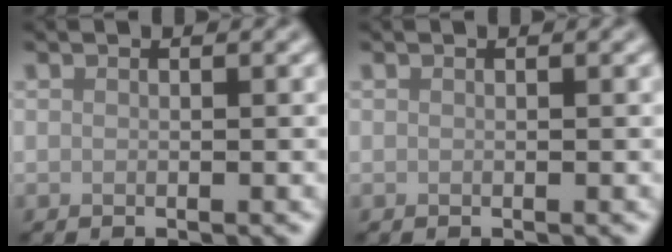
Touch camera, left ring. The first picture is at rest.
{"total": 0.0}